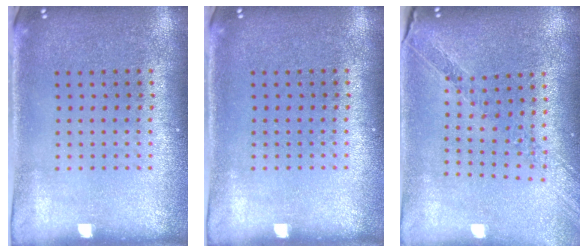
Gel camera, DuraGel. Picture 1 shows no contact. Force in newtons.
{"total": 0.0}
{"total": 1.1, "press": 1.1, "slide": 0.2}